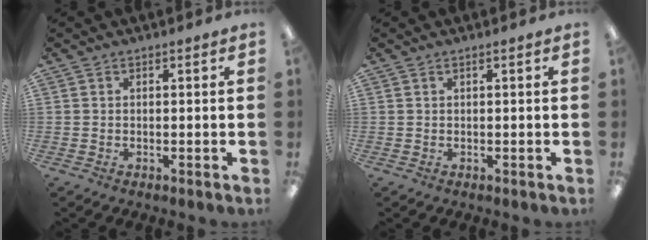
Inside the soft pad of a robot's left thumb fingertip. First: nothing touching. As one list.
[{"total": 0.7, "force": [0.2, 0.0, 0.6], "torque": [-0.010, -0.001, 0.004]}]